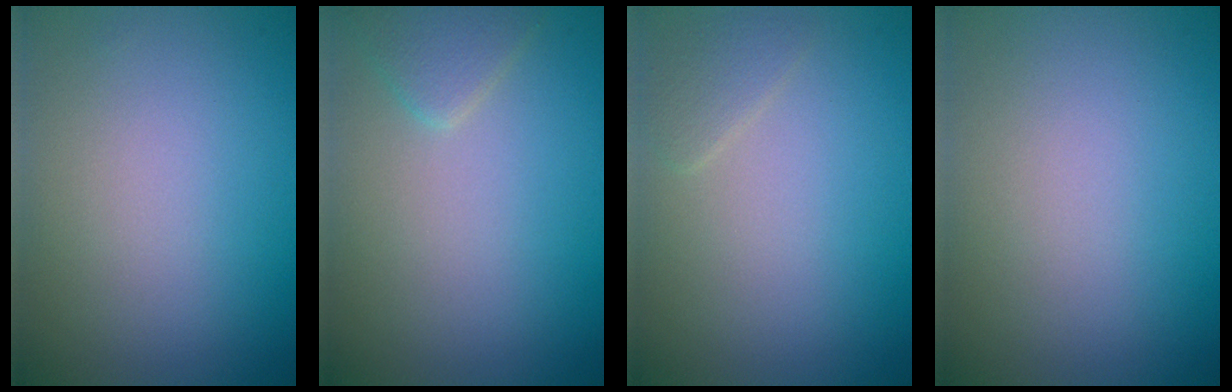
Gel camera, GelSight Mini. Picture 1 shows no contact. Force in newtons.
{"total": 1.8, "press": 1.8, "slide": 0.1}
{"total": 1.2, "press": 1.2, "slide": 0.0}
{"total": 0.0}